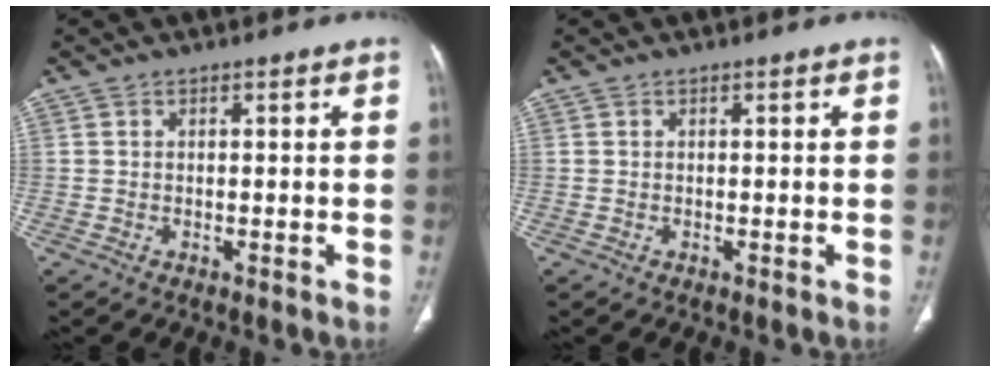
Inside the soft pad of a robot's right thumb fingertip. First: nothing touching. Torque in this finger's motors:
{"motor_torque": [-0.02, 0.02, 0.00, 0.00, 0.00]}